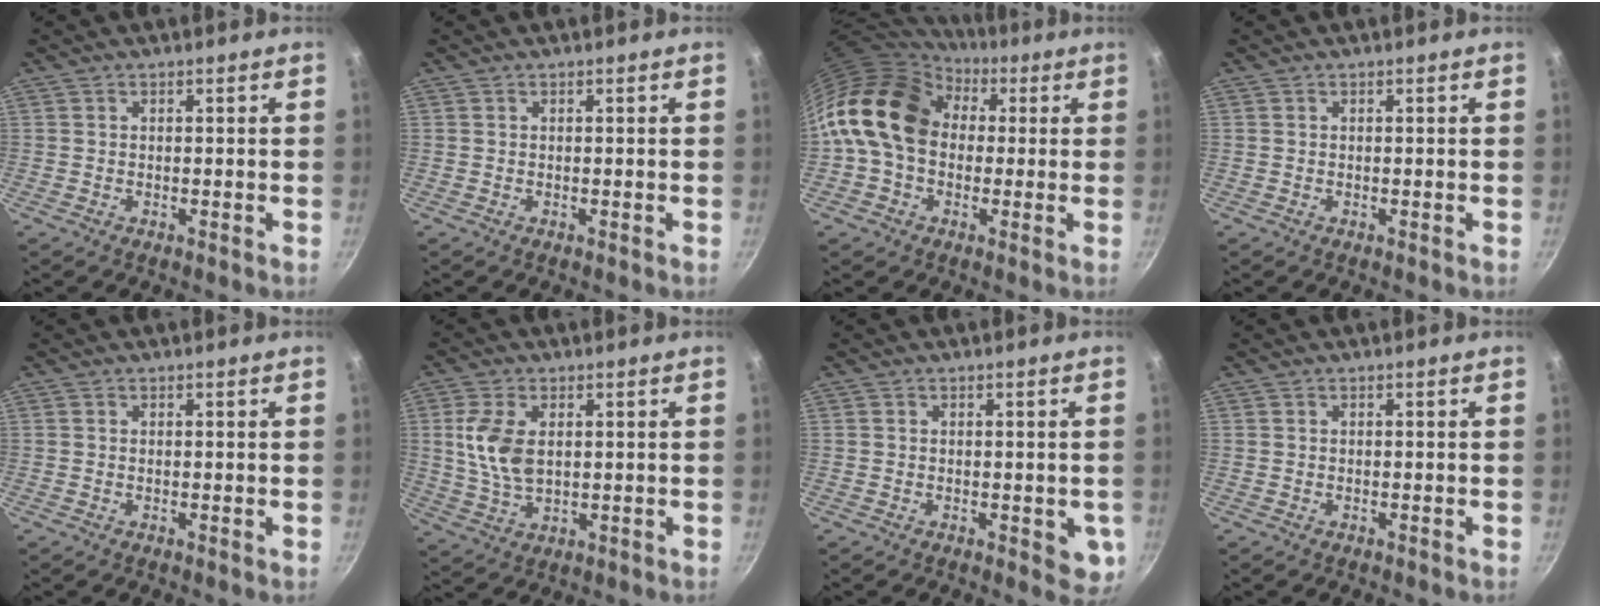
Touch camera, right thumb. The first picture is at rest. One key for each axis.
{"total": 0.0}
{"total": 17.8, "fx": 3.0, "fy": 13.4, "fz": 11.3, "tx": -0.186, "ty": 0.029, "tz": 0.038}
{"total": 0.0}
{"total": 0.0}
{"total": 8.9, "fx": 1.7, "fy": 5.2, "fz": 7.0, "tx": -0.139, "ty": -0.010, "tz": 0.035}
{"total": 4.9, "fx": -0.8, "fy": 2.6, "fz": 4.1, "tx": -0.035, "ty": -0.005, "tz": -0.008}
{"total": 0.0}